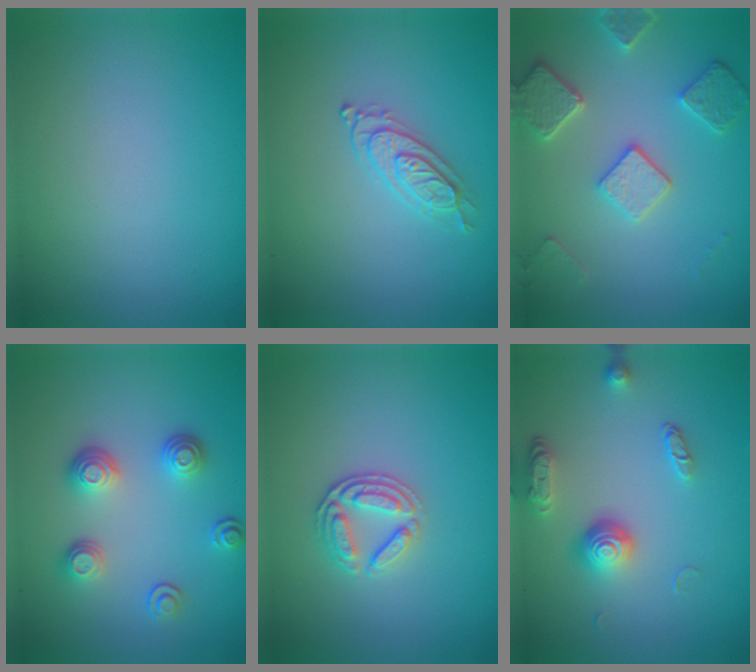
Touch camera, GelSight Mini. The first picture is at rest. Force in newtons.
{"total": 2.2, "press": 2.0, "slide": 0.7}
{"total": 4.5, "press": 3.7, "slide": 2.6}
{"total": 3.3, "press": 2.7, "slide": 1.9}
{"total": 2.6, "press": 2.5, "slide": 0.8}
{"total": 3.7, "press": 2.8, "slide": 2.5}